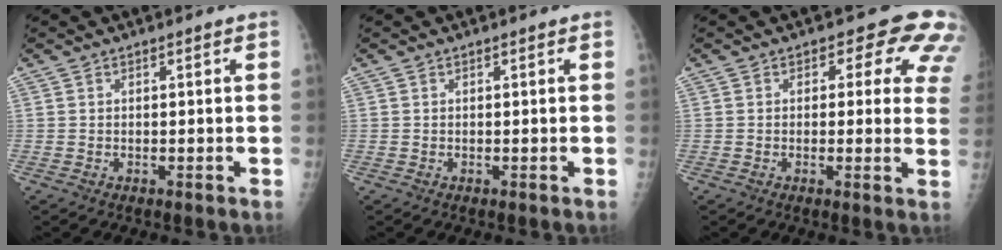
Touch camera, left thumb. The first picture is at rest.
{"total": 0.0}
{"total": 9.3, "force": [4.7, 5.2, 6.2], "torque": [-0.020, -0.013, 0.029]}